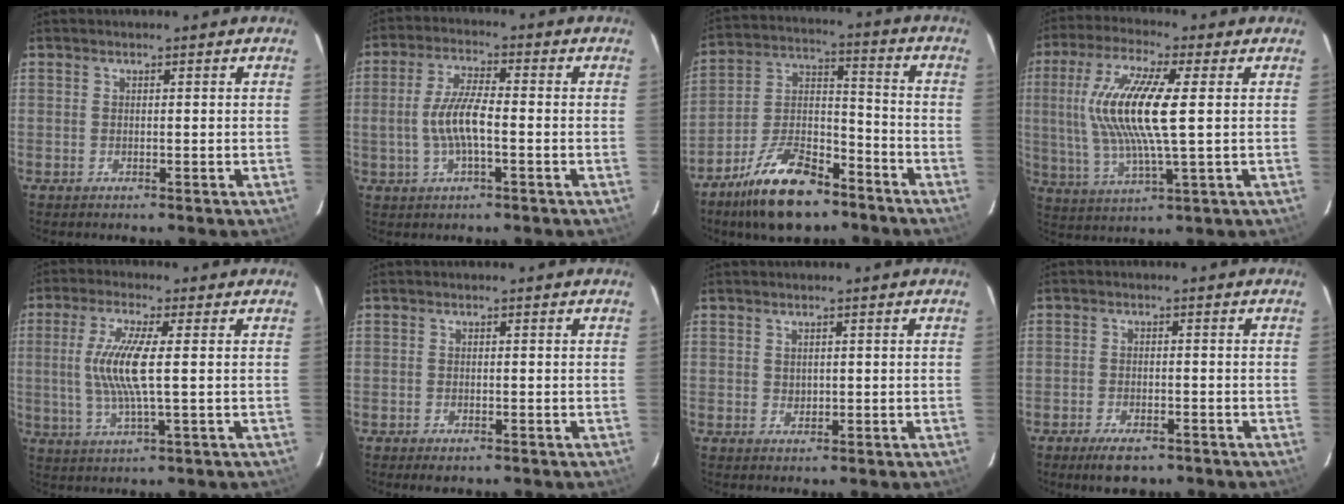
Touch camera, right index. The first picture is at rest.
{"total": 7.7, "force": [-1.4, 2.1, 7.3], "torque": [-0.148, 0.003, -0.026]}
{"total": 16.7, "force": [-11.3, 7.1, 10.0], "torque": [-0.200, 0.009, -0.196]}
{"total": 15.3, "force": [1.9, 2.8, 15.0], "torque": [-0.295, 0.000, 0.038]}
{"total": 9.3, "force": [0.4, 1.3, 9.2], "torque": [-0.183, -0.003, 0.008]}
{"total": 1.9, "force": [-1.4, 0.8, 1.0], "torque": [-0.025, -0.004, -0.025]}
{"total": 1.2, "force": [0.3, 1.1, 0.3], "torque": [-0.001, 0.001, 0.009]}
{"total": 5.9, "force": [-4.3, 2.3, 3.3], "torque": [-0.074, -0.007, -0.067]}